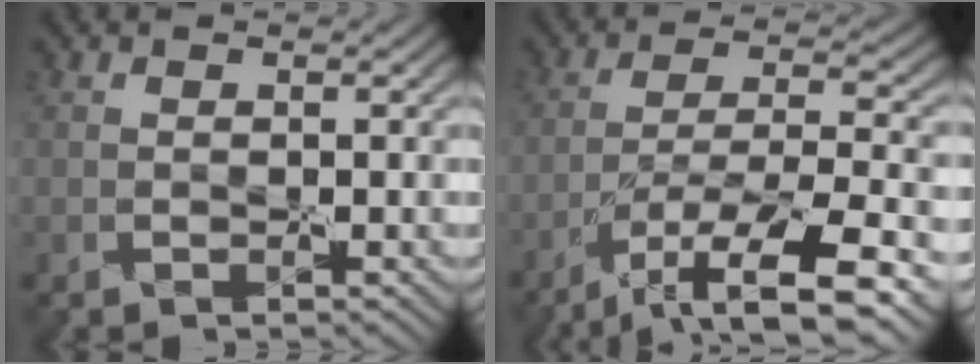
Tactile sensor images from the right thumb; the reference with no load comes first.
{"total": 11.2, "force": [-7.5, 2.5, 7.9], "torque": [-0.142, 0.000, -0.123]}